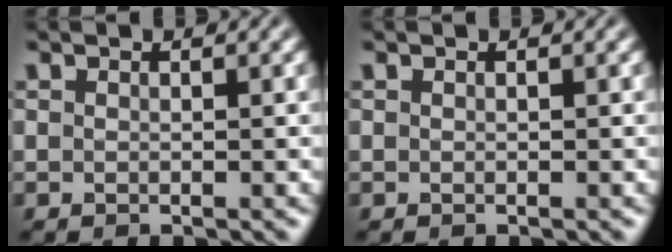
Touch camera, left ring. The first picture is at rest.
{"total": 0.0}